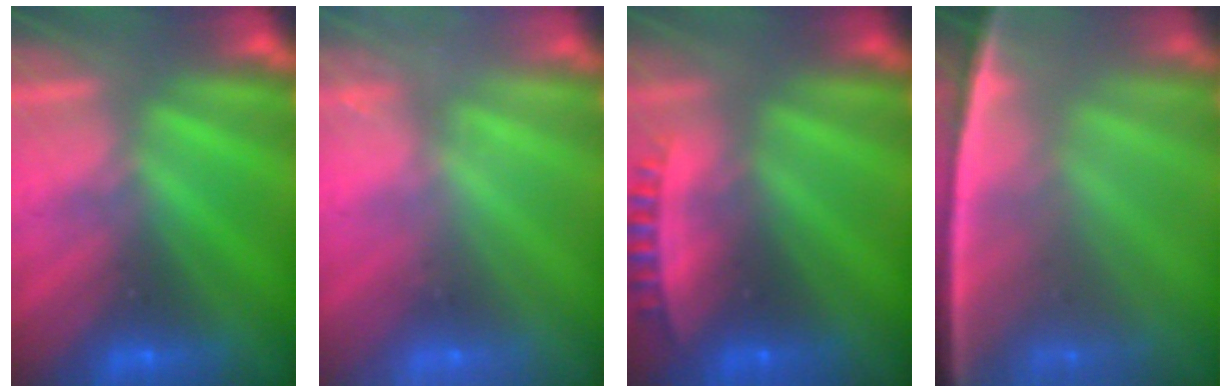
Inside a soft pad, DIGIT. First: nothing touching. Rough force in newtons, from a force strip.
{"total": 2.7}
{"total": 2.7}
{"total": 7.7}